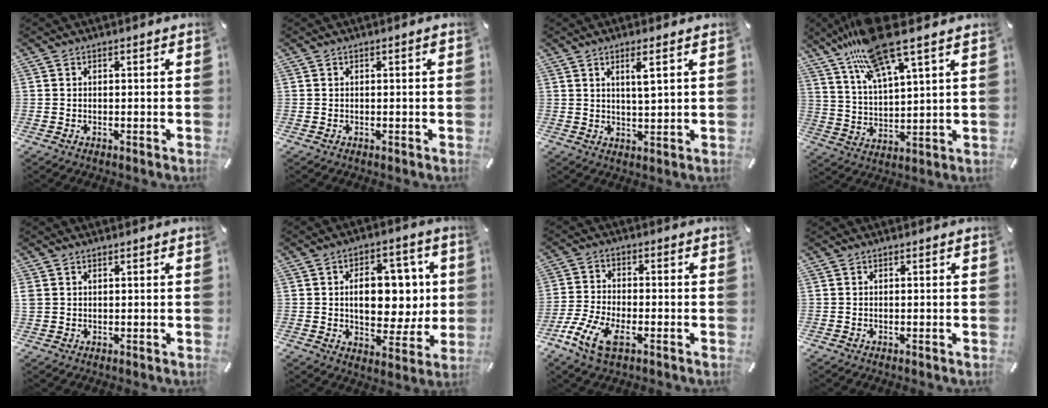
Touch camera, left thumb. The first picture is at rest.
{"total": 0.6, "force": [0.1, 0.0, 0.6], "torque": [-0.011, 0.002, 0.001]}
{"total": 4.4, "force": [2.2, 0.3, 3.8], "torque": [-0.072, -0.004, 0.032]}
{"total": 15.1, "force": [11.3, 3.1, 9.6], "torque": [-0.199, -0.041, 0.195]}
{"total": 1.3, "force": [0.8, 1.0, 0.2], "torque": [-0.007, 0.000, 0.015]}
{"total": 13.5, "force": [2.0, 9.1, 9.7], "torque": [-0.133, -0.002, 0.036]}
{"total": 8.3, "force": [-4.3, 3.7, 6.0], "torque": [-0.145, 0.000, -0.083]}
{"total": 0.0}